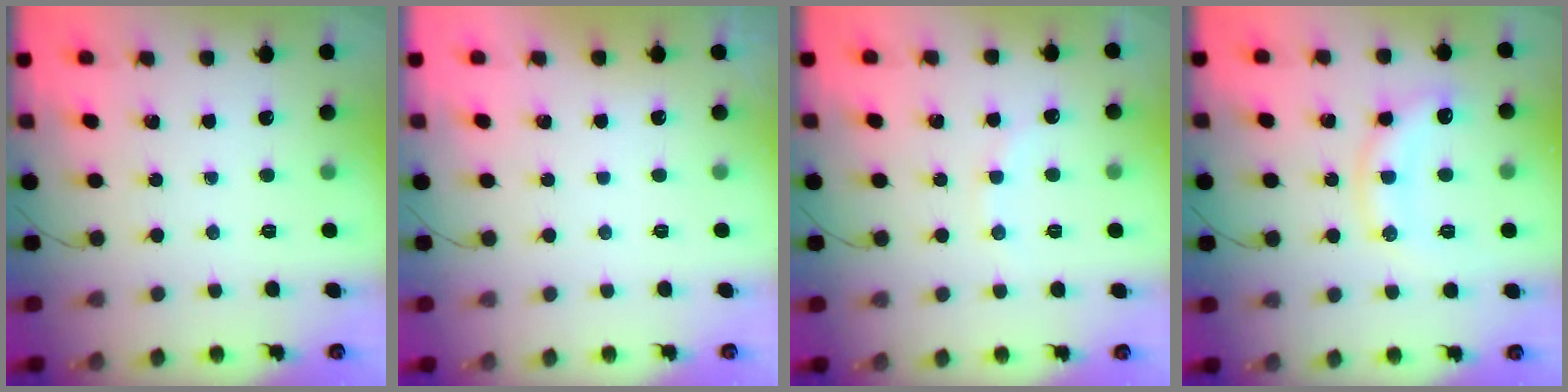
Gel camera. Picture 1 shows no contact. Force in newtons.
{"total": 3.0, "press": 3.0, "slide": 0.1}
{"total": 3.9, "press": 3.7, "slide": 1.1}
{"total": 11.0, "press": 10.9, "slide": 0.7}